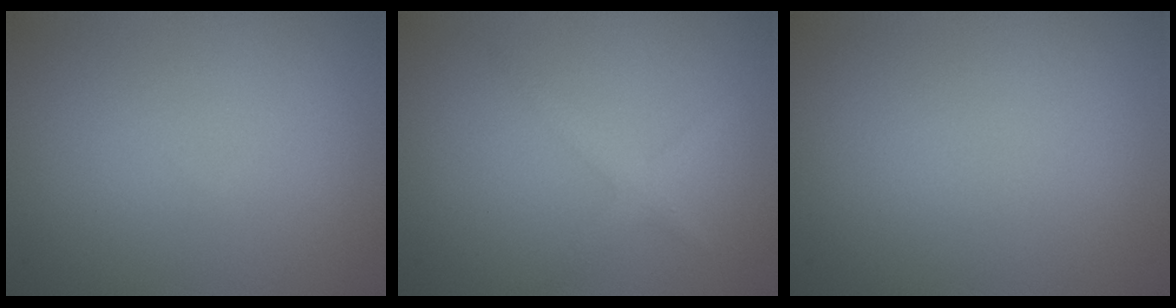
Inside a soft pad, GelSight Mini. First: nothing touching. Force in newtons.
{"total": 1.9, "press": 1.9, "slide": 0.1}
{"total": 0.0}